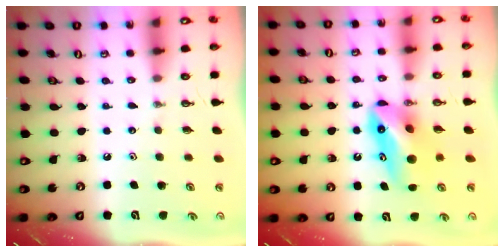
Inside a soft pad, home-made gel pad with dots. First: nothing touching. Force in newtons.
{"total": 9.4, "press": 8.7, "slide": 3.6}